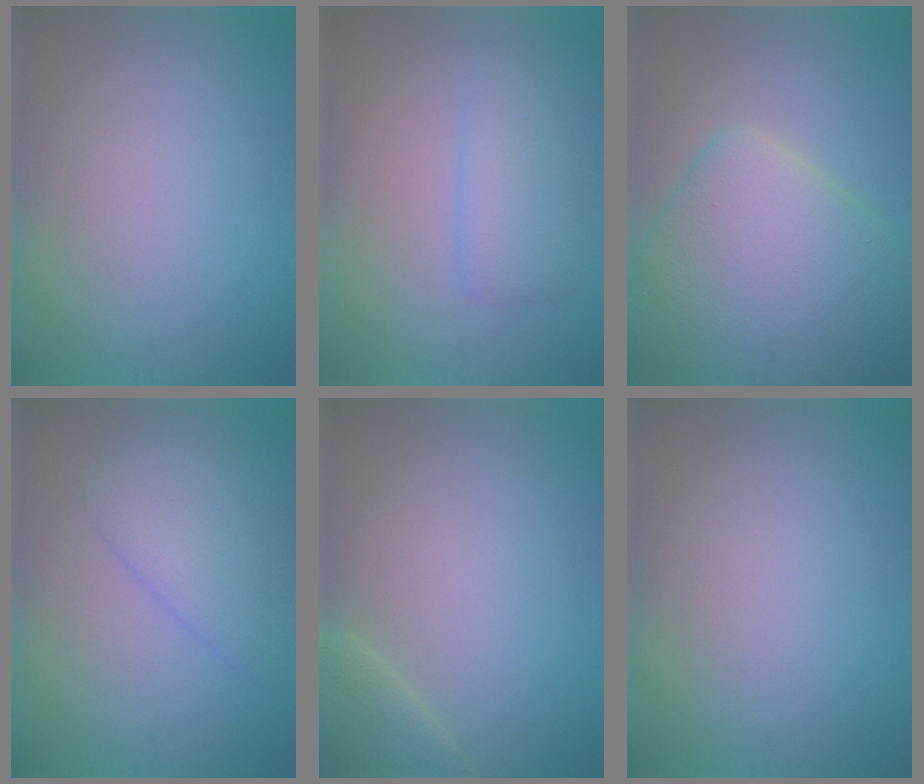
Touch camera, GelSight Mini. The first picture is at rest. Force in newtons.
{"total": 3.1, "press": 3.0, "slide": 0.1}
{"total": 9.9, "press": 9.9, "slide": 0.5}
{"total": 4.0, "press": 4.0, "slide": 0.2}
{"total": 2.5, "press": 2.5, "slide": 0.2}
{"total": 0.0}